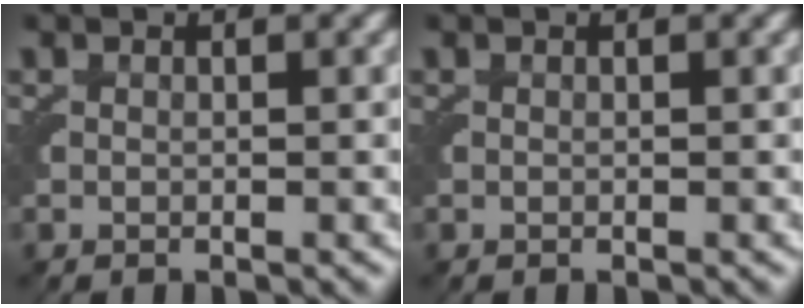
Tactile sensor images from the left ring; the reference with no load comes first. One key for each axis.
{"total": 0.0}